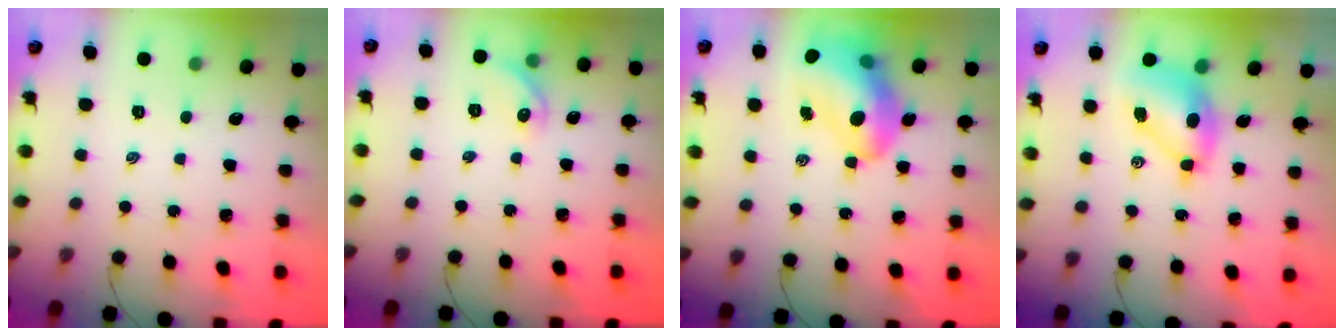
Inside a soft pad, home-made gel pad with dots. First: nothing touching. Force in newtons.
{"total": 6.8, "press": 6.7, "slide": 0.9}
{"total": 16.6, "press": 15.9, "slide": 4.6}
{"total": 8.7, "press": 8.4, "slide": 2.2}